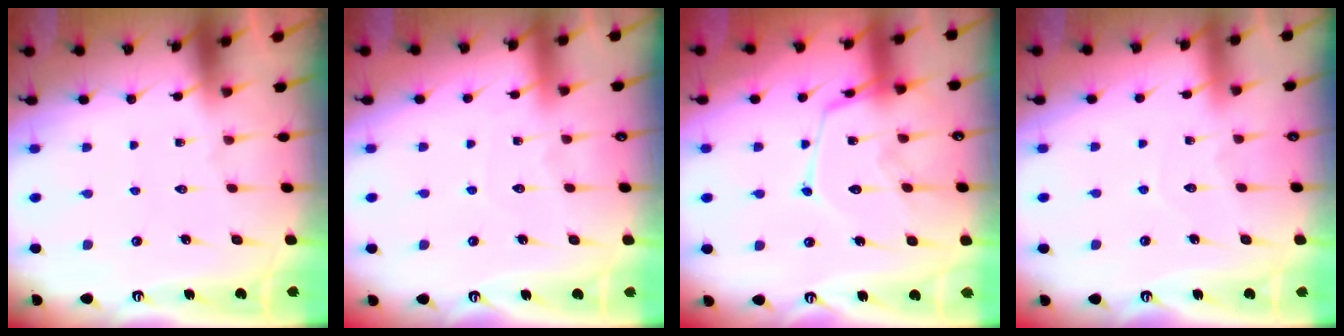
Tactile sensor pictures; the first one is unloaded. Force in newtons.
{"total": 4.4, "press": 4.4, "slide": 0.5}
{"total": 13.8, "press": 13.8, "slide": 1.3}
{"total": 3.8, "press": 3.8, "slide": 0.4}